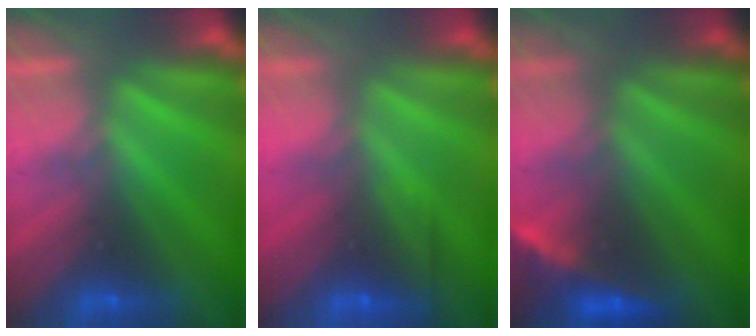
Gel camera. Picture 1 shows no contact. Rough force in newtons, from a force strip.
{"total": 2.4}
{"total": 2.3}